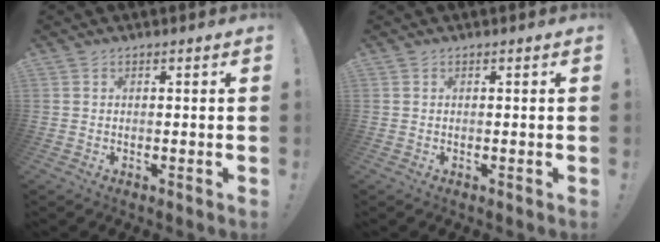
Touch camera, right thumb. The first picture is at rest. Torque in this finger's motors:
{"motor_torque": [-0.01, 0.00, 0.00, 0.00, 0.04]}